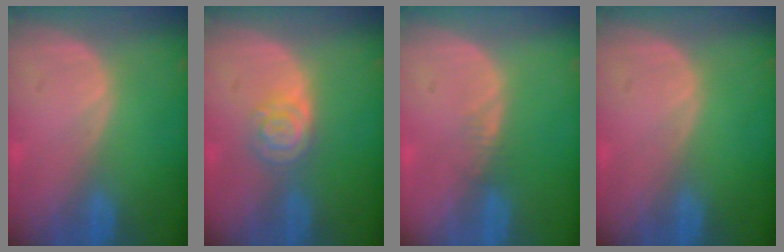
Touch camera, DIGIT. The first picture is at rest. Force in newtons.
{"total": 4.3, "press": 3.9, "slide": 1.9}
{"total": 1.3, "press": 1.2, "slide": 0.2}
{"total": 0.0}